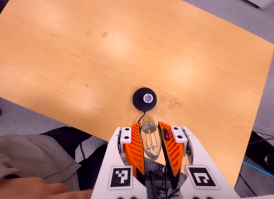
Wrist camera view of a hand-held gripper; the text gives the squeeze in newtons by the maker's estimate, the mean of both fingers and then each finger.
{"total": 22.4, "left": 24.6, "right": 20.2}